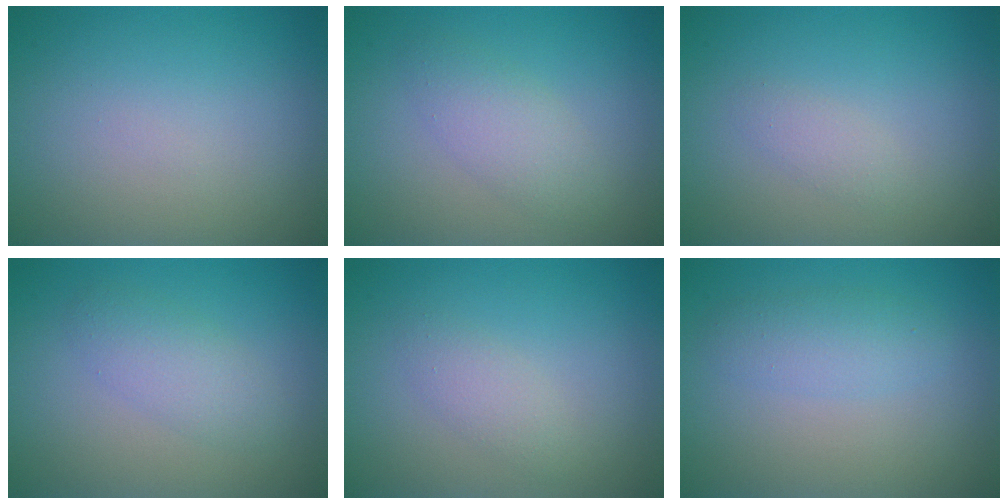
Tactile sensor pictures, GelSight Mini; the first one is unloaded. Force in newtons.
{"total": 2.7, "press": 2.7, "slide": 0.2}
{"total": 1.2, "press": 1.2, "slide": 0.0}
{"total": 2.5, "press": 2.5, "slide": 0.1}
{"total": 1.6, "press": 1.6, "slide": 0.1}
{"total": 2.3, "press": 2.3, "slide": 0.0}